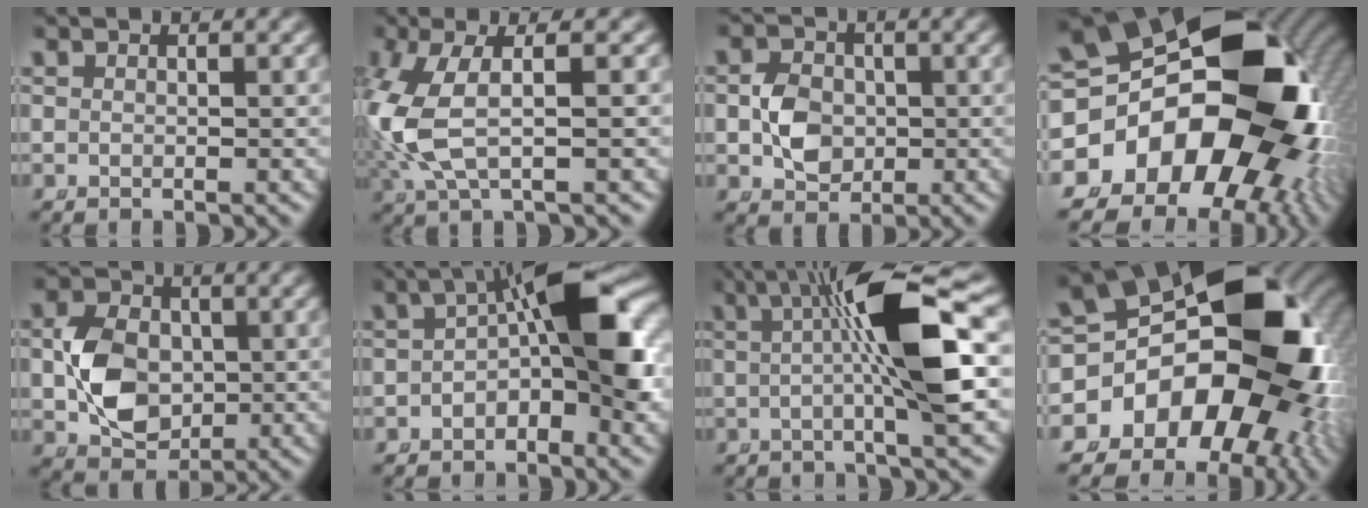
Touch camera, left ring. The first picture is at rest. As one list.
[{"total": 7.6, "force": [-0.1, 4.4, 6.1], "torque": [-0.161, -0.010, 0.009]}, {"total": 3.5, "force": [-0.5, 2.8, 2.1], "torque": [-0.031, -0.010, -0.003]}, {"total": 30.6, "force": [-1.7, 21.9, 21.3], "torque": [-0.366, -0.074, -0.015]}, {"total": 5.9, "force": [-0.4, 4.4, 3.9], "torque": [-0.062, -0.013, -0.004]}, {"total": 9.1, "force": [-0.4, 3.5, 8.4], "torque": [-0.127, 0.004, -0.002]}, {"total": 10.1, "force": [1.3, 1.8, 9.8], "torque": [-0.158, 0.017, 0.018]}, {"total": 26.8, "force": [-0.5, 19.2, 18.6], "torque": [-0.313, -0.064, 0.000]}]